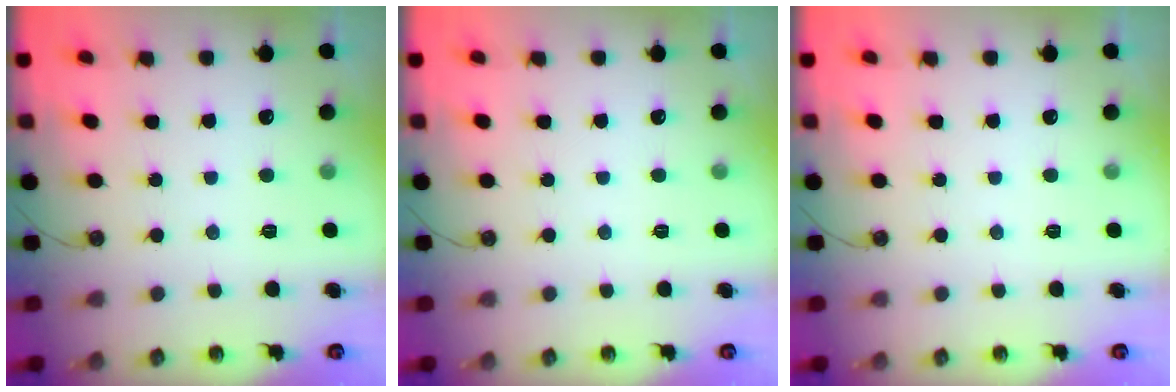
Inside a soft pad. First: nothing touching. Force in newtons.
{"total": 0.0}
{"total": 0.0}